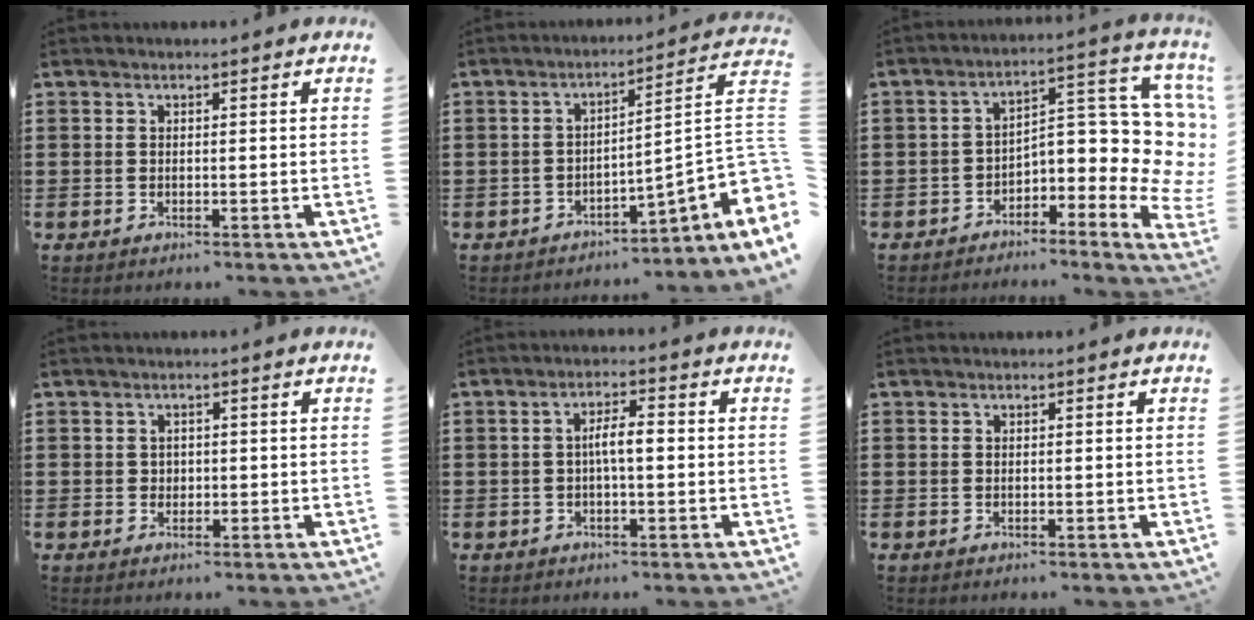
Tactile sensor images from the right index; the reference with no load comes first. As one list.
[{"total": 5.2, "force": [-1.2, 1.0, 4.9], "torque": [-0.076, -0.042, -0.032]}, {"total": 7.4, "force": [-0.3, 3.7, 6.3], "torque": [-0.078, -0.035, -0.015]}, {"total": 1.0, "force": [0.2, 0.9, 0.3], "torque": [-0.009, 0.005, 0.004]}, {"total": 3.7, "force": [-0.3, 0.9, 3.6], "torque": [-0.065, 0.005, -0.007]}, {"total": 0.0}]